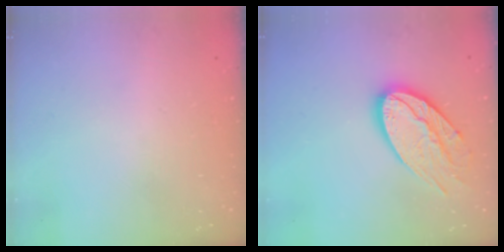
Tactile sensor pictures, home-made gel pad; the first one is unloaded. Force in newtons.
{"total": 17.9, "press": 17.9, "slide": 1.4}